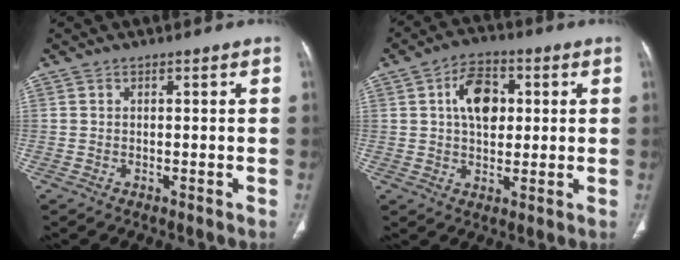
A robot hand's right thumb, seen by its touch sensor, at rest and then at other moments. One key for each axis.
{"total": 9.4, "fx": 2.2, "fy": 6.1, "fz": 6.8, "tx": -0.089, "ty": 0.004, "tz": 0.032}